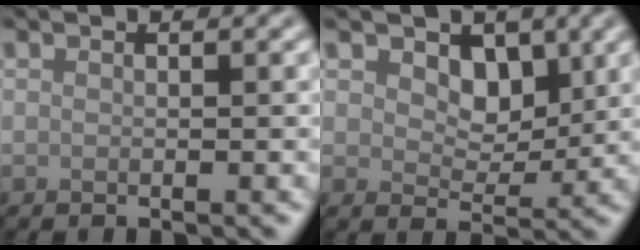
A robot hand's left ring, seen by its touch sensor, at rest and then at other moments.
{"total": 3.7, "force": [1.6, 2.5, 2.1], "torque": [-0.043, -0.009, 0.017]}